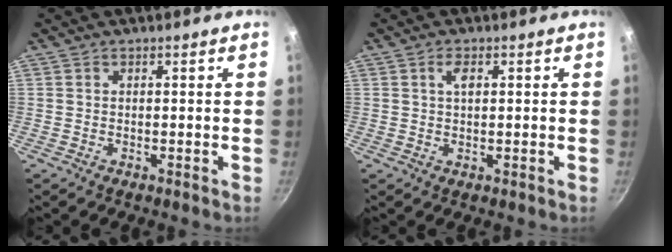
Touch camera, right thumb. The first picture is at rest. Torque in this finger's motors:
{"motor_torque": [-0.24, -0.42, 0.42, 0.18, -0.02]}